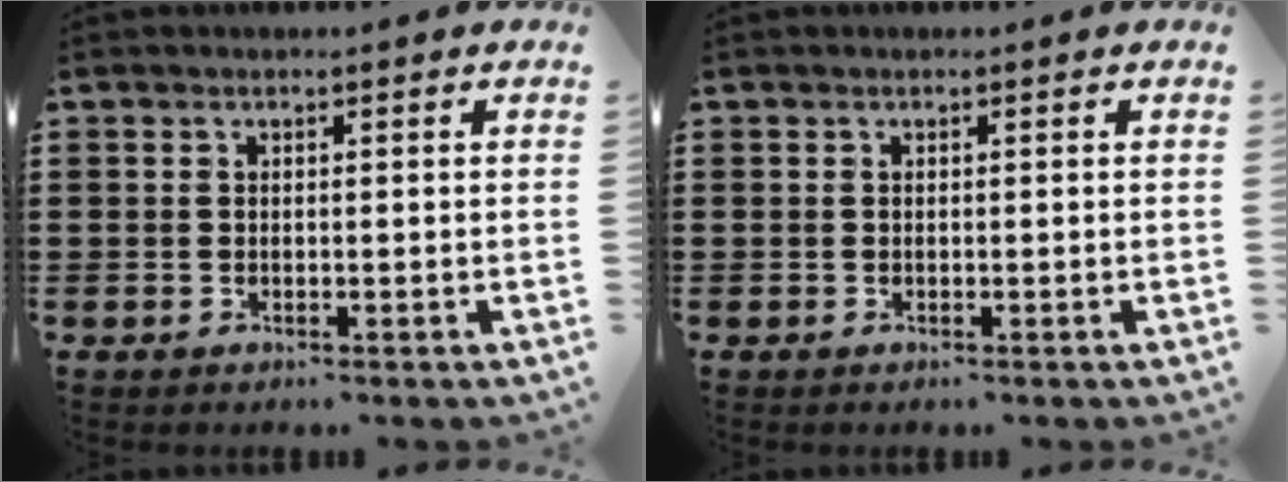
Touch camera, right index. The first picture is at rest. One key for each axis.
{"total": 0.0}